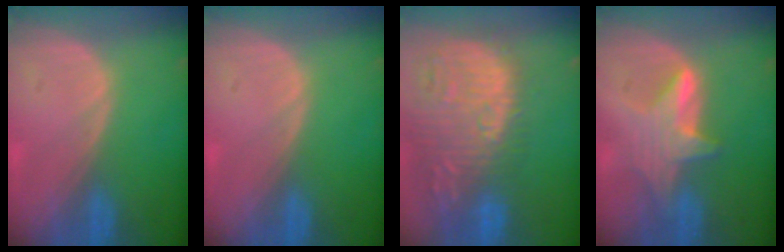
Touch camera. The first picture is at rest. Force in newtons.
{"total": 0.0}
{"total": 15.7, "press": 13.1, "slide": 8.6}
{"total": 6.0, "press": 6.0, "slide": 0.7}